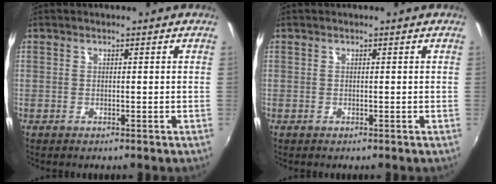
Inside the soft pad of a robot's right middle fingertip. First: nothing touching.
{"total": 0.0}